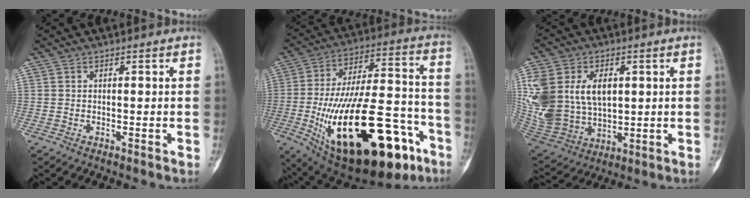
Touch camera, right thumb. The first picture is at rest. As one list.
[{"total": 35.1, "force": [-14.1, 14.7, 28.5], "torque": [-0.454, 0.047, -0.204]}, {"total": 22.4, "force": [4.6, 15.7, 15.3], "torque": [-0.343, 0.002, 0.110]}]